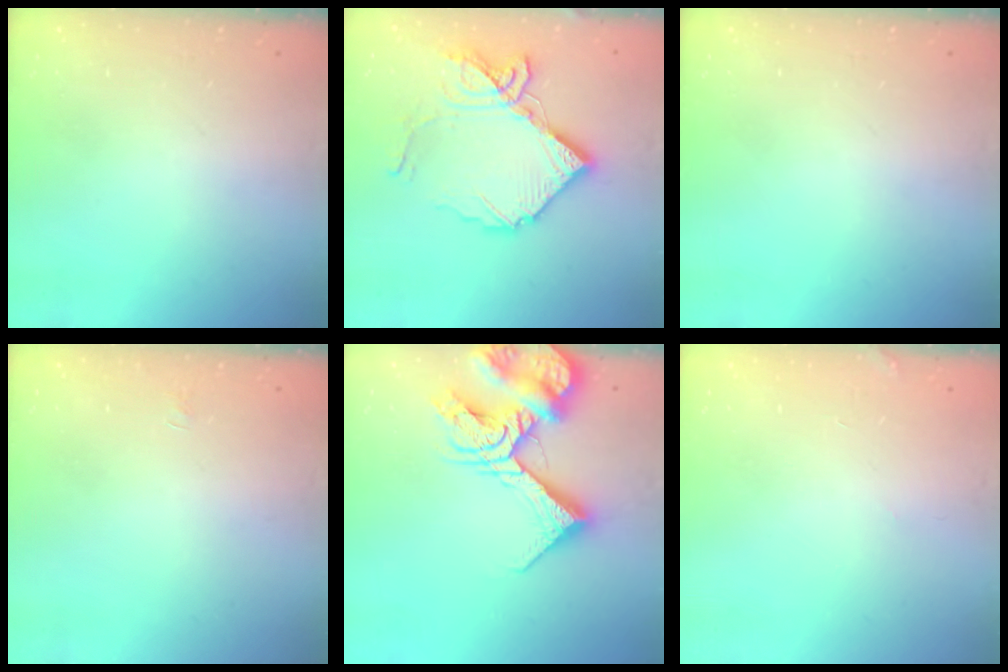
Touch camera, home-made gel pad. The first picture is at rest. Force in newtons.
{"total": 15.9, "press": 15.8, "slide": 1.4}
{"total": 0.0}
{"total": 1.3, "press": 1.2, "slide": 0.2}
{"total": 18.1, "press": 18.0, "slide": 1.9}
{"total": 1.9, "press": 1.9, "slide": 0.2}